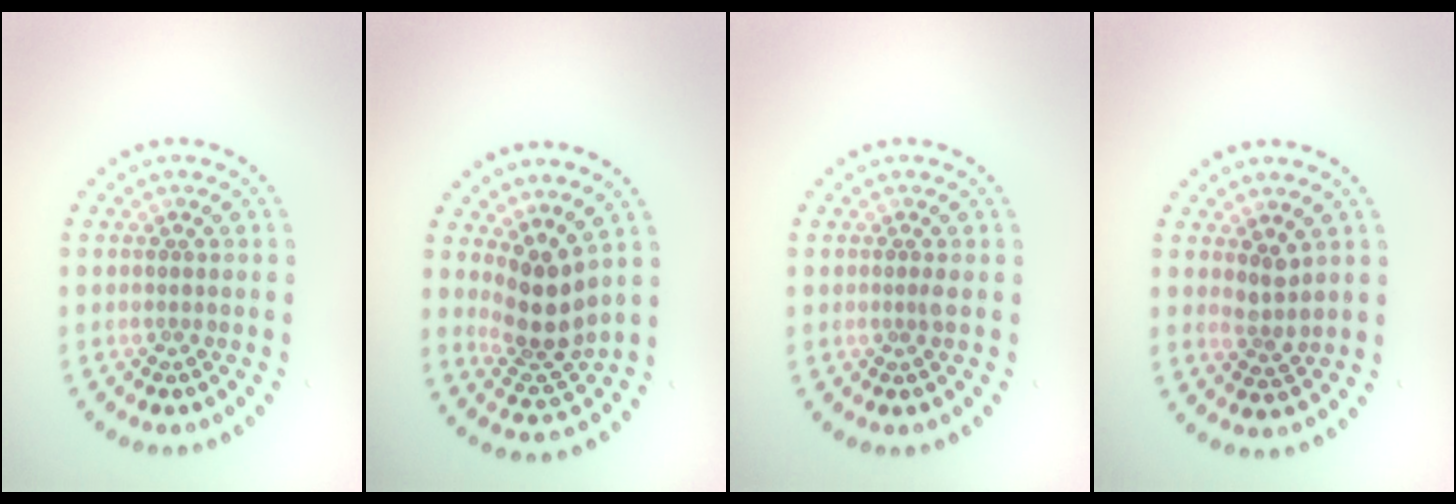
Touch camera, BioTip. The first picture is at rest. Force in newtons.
{"total": 4.0, "press": 3.1, "slide": 2.6}
{"total": 0.5, "press": 0.4, "slide": 0.4}
{"total": 1.9, "press": 1.5, "slide": 1.1}